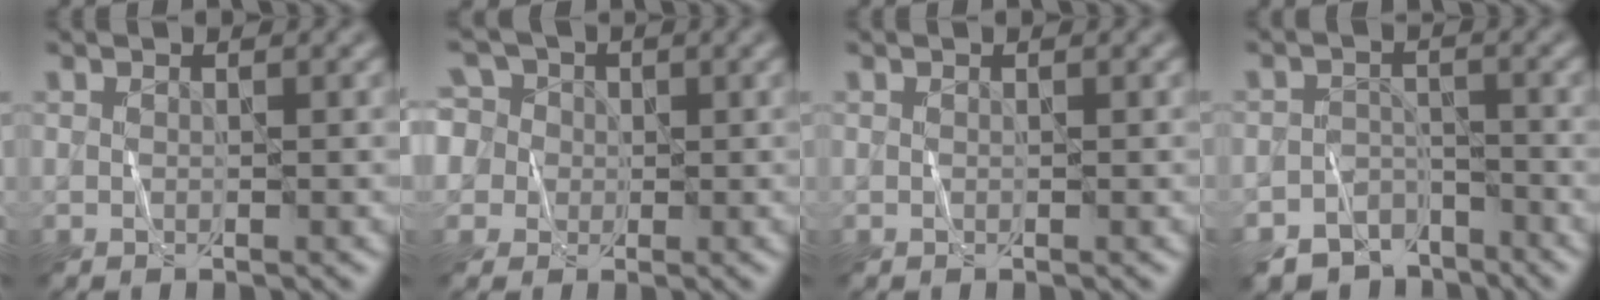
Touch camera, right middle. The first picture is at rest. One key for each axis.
{"total": 9.2, "fx": 3.8, "fy": 7.3, "fz": 4.1, "tx": -0.081, "ty": 0.041, "tz": 0.032}
{"total": 0.0}
{"total": 5.6, "fx": -4.8, "fy": 2.8, "fz": 0.6, "tx": 0.001, "ty": -0.011, "tz": -0.075}